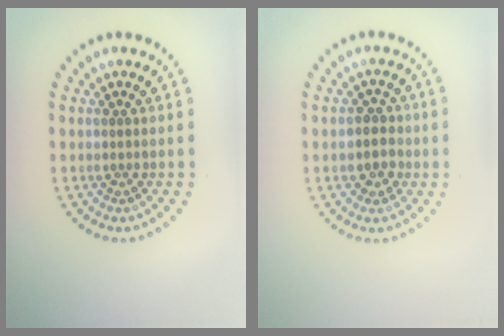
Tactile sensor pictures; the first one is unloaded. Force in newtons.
{"total": 2.5, "press": 2.4, "slide": 0.9}